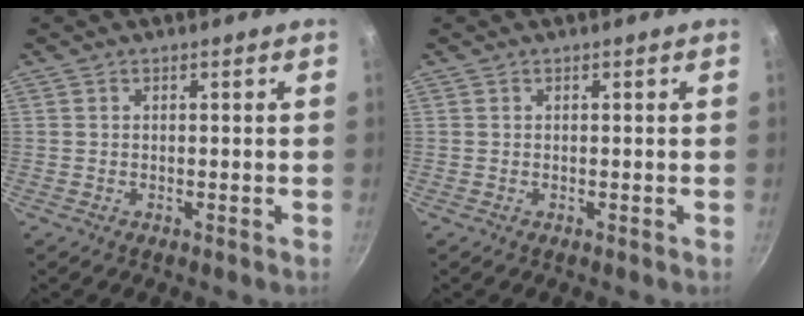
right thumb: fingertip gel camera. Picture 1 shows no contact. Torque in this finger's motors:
{"motor_torque": [-0.05, 0.05, 0.00, 0.00, 0.00]}